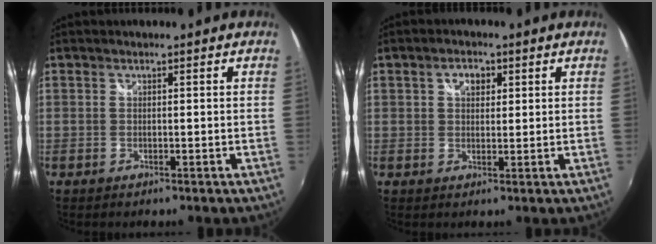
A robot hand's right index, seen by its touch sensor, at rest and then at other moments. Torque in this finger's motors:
{"motor_torque": [0.02, 0.00, 0.05, 0.03]}